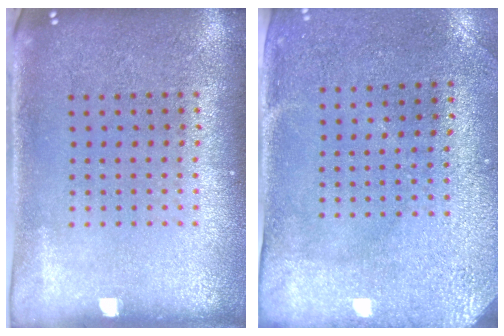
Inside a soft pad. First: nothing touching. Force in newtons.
{"total": 3.0, "press": 2.4, "slide": 1.8}